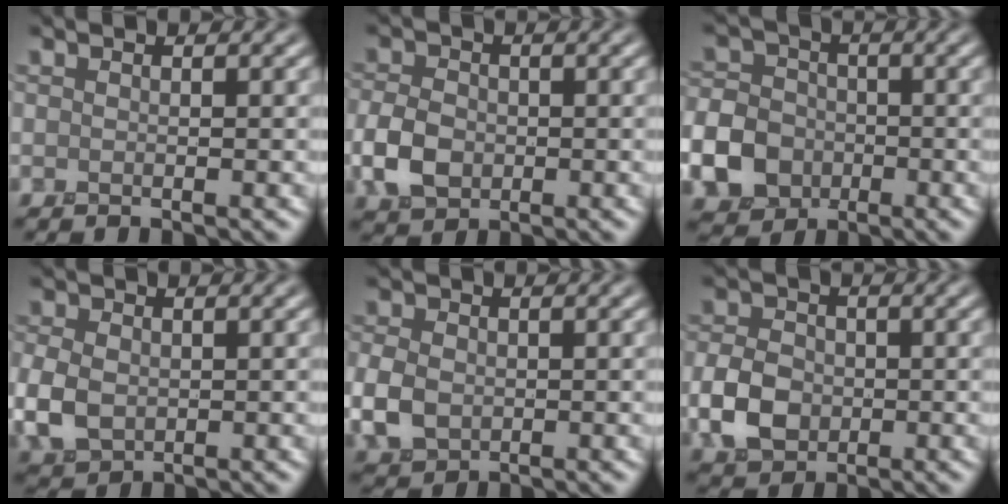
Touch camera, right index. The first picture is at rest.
{"total": 3.8, "force": [-0.9, 2.9, 2.3], "torque": [-0.053, 0.000, -0.022]}
{"total": 11.2, "force": [-4.4, 9.6, 3.8], "torque": [-0.096, -0.033, -0.109]}
{"total": 4.2, "force": [-0.4, 3.2, 2.7], "torque": [-0.070, -0.003, -0.009]}
{"total": 3.8, "force": [-0.6, 2.9, 2.3], "torque": [-0.060, -0.002, -0.014]}
{"total": 4.3, "force": [-1.0, 3.3, 2.5], "torque": [-0.054, 0.001, -0.024]}